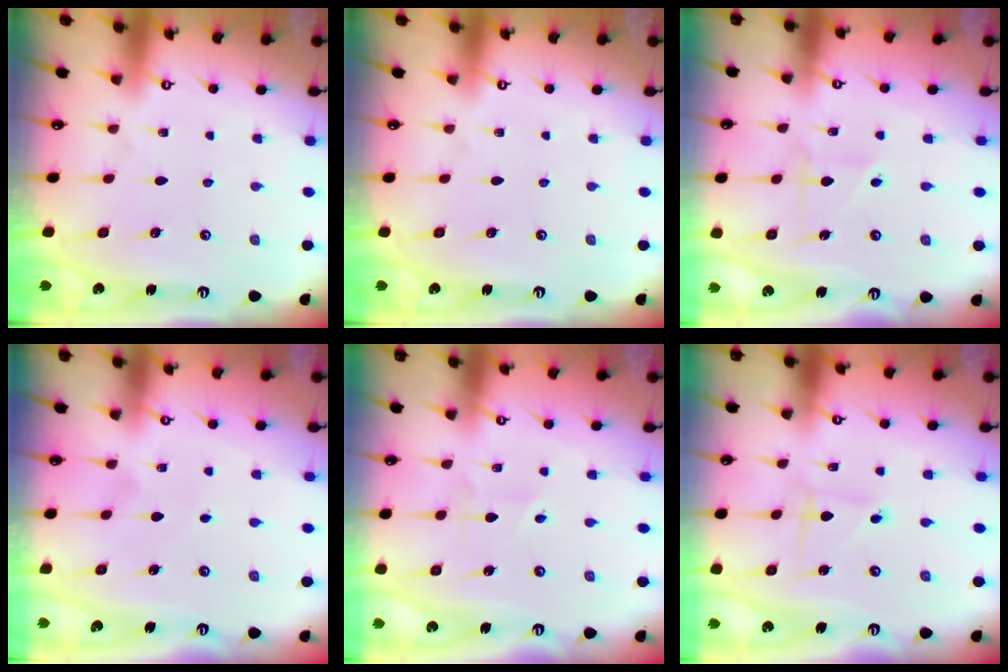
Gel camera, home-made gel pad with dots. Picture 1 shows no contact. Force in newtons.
{"total": 0.0}
{"total": 3.9, "press": 3.9, "slide": 0.5}
{"total": 3.0, "press": 3.0, "slide": 0.2}
{"total": 1.9, "press": 1.7, "slide": 1.0}
{"total": 1.1, "press": 1.1, "slide": 0.1}